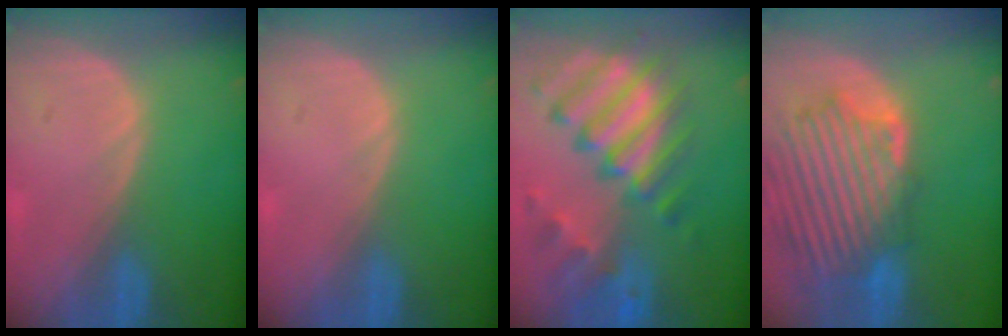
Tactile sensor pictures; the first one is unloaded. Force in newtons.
{"total": 0.0}
{"total": 11.4, "press": 9.9, "slide": 5.8}
{"total": 12.9, "press": 11.6, "slide": 5.7}